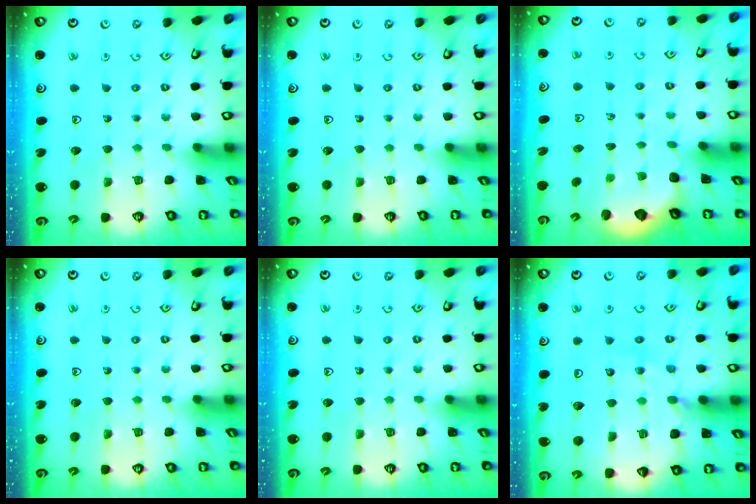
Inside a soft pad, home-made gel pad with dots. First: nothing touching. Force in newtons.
{"total": 0.0}
{"total": 2.1, "press": 1.4, "slide": 1.5}
{"total": 0.0}
{"total": 0.0}
{"total": 13.2, "press": 13.1, "slide": 1.5}